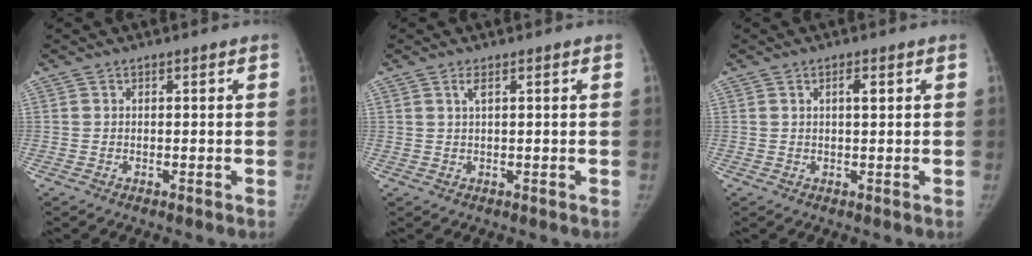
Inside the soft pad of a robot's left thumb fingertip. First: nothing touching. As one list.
[{"total": 1.0, "force": [0.5, 0.0, 0.8], "torque": [-0.024, 0.001, 0.013]}, {"total": 2.0, "force": [0.7, 0.6, 1.7], "torque": [-0.028, -0.001, 0.012]}]